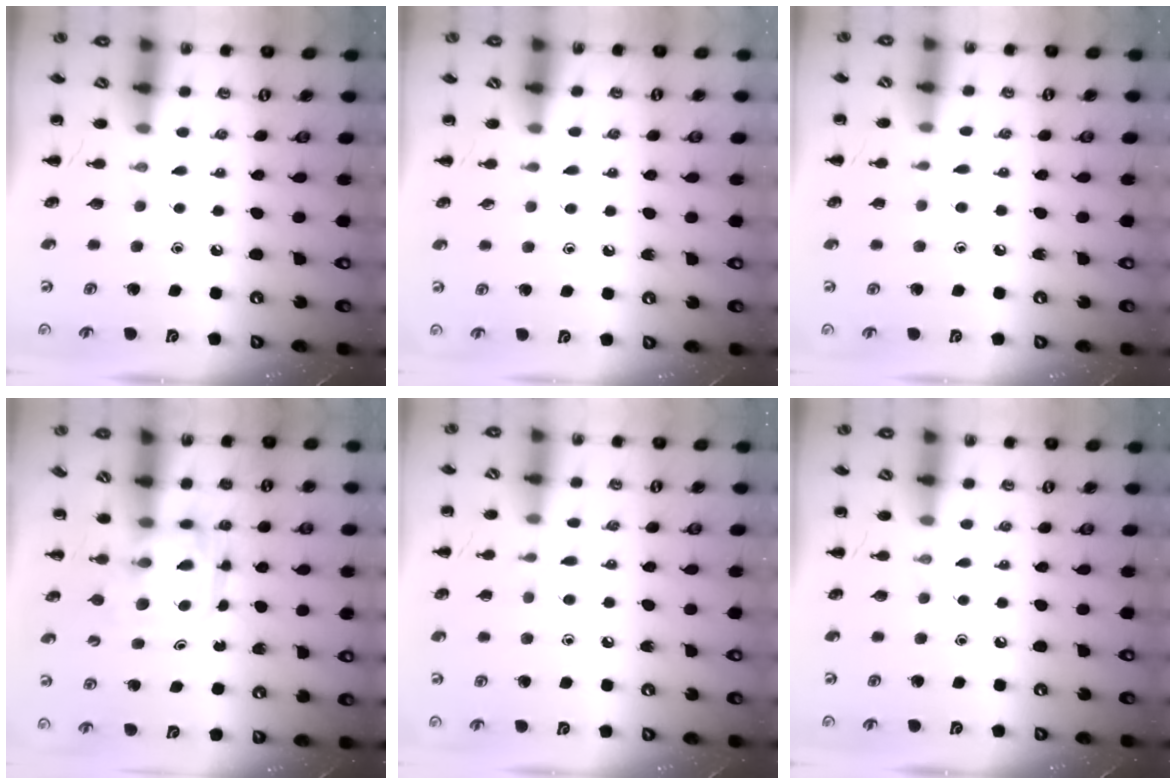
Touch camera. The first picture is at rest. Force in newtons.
{"total": 2.9, "press": 2.6, "slide": 1.4}
{"total": 3.0, "press": 2.6, "slide": 1.4}
{"total": 3.2, "press": 3.2, "slide": 0.2}
{"total": 6.7, "press": 6.3, "slide": 2.3}
{"total": 0.0}